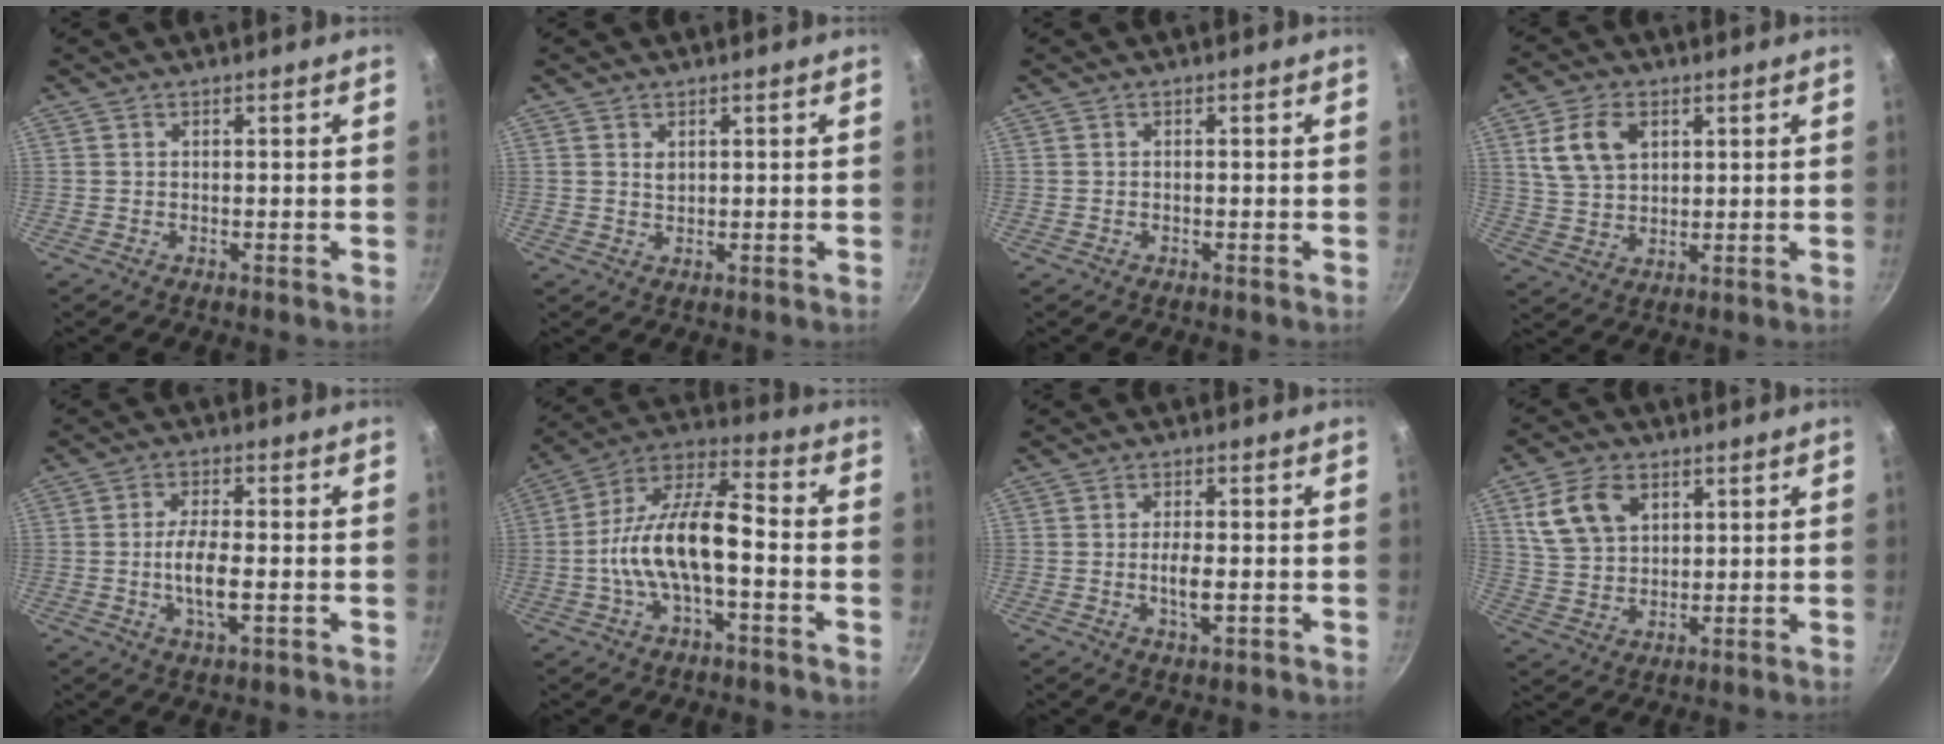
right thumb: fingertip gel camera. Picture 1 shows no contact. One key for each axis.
{"total": 1.4, "fx": 0.6, "fy": 0.9, "fz": 0.9, "tx": -0.010, "ty": -0.006, "tz": 0.016}
{"total": 0.0}
{"total": 9.0, "fx": 3.3, "fy": 6.0, "fz": 5.8, "tx": -0.100, "ty": -0.006, "tz": 0.069}
{"total": 6.7, "fx": -1.4, "fy": 2.8, "fz": 6.0, "tx": -0.115, "ty": 0.004, "tz": -0.025}
{"total": 15.5, "fx": -2.8, "fy": 6.4, "fz": 13.9, "tx": -0.266, "ty": 0.053, "tz": -0.055}
{"total": 4.0, "fx": -0.9, "fy": 1.7, "fz": 3.5, "tx": -0.062, "ty": -0.001, "tz": -0.016}
{"total": 10.2, "fx": 4.2, "fy": 6.9, "fz": 6.2, "tx": -0.102, "ty": -0.007, "tz": 0.086}